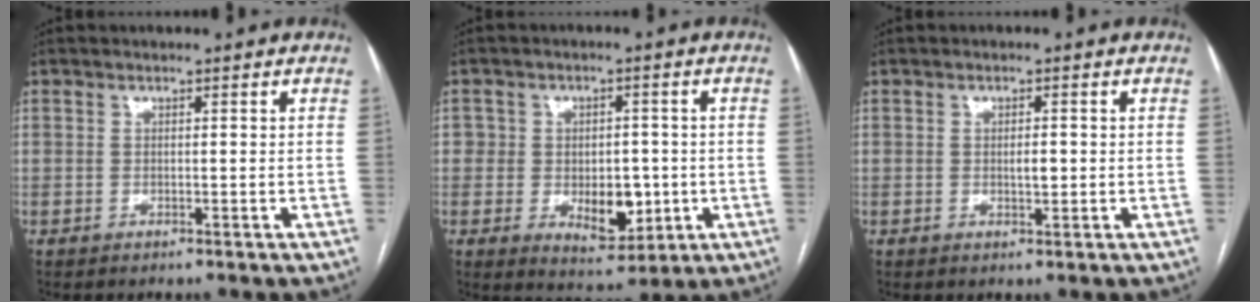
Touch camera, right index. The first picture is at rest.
{"total": 8.0, "force": [-1.4, 5.3, 5.9], "torque": [-0.072, 0.004, -0.012]}
{"total": 1.7, "force": [0.0, 0.4, 1.6], "torque": [-0.029, 0.000, 0.001]}